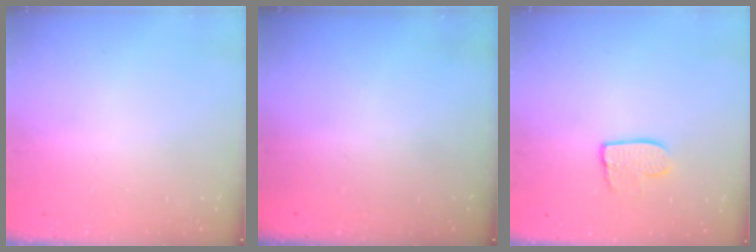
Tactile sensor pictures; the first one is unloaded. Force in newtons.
{"total": 0.0}
{"total": 7.7, "press": 7.7, "slide": 0.5}